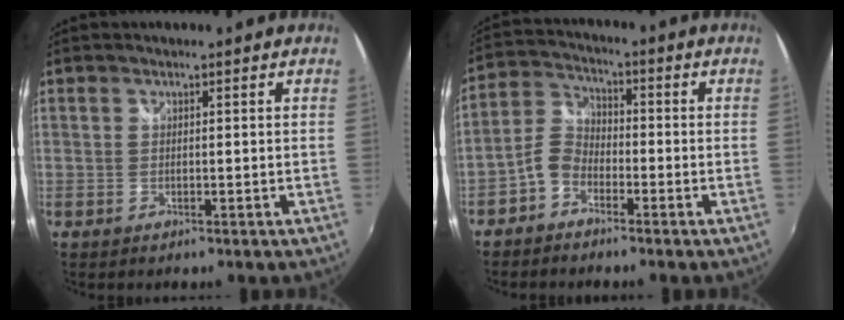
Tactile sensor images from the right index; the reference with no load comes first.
{"total": 5.4, "force": [-3.4, 3.5, 2.4], "torque": [-0.054, 0.017, -0.075]}